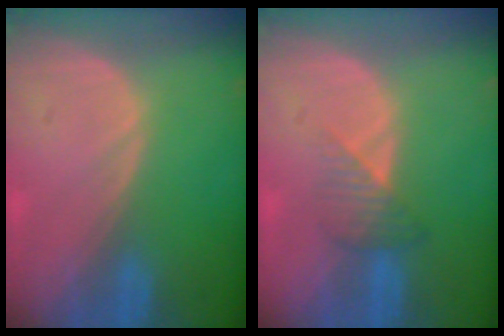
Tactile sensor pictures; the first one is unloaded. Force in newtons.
{"total": 3.3, "press": 3.1, "slide": 1.1}